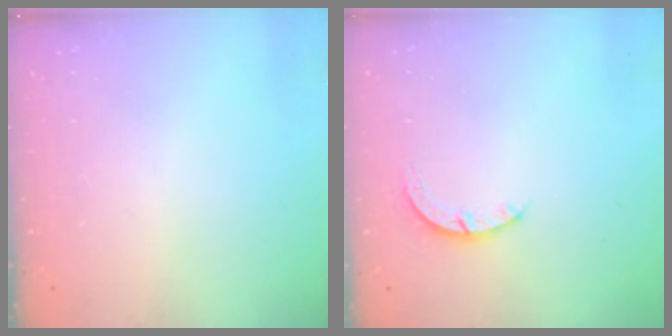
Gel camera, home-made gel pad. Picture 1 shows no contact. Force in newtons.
{"total": 2.9, "press": 2.9, "slide": 0.4}